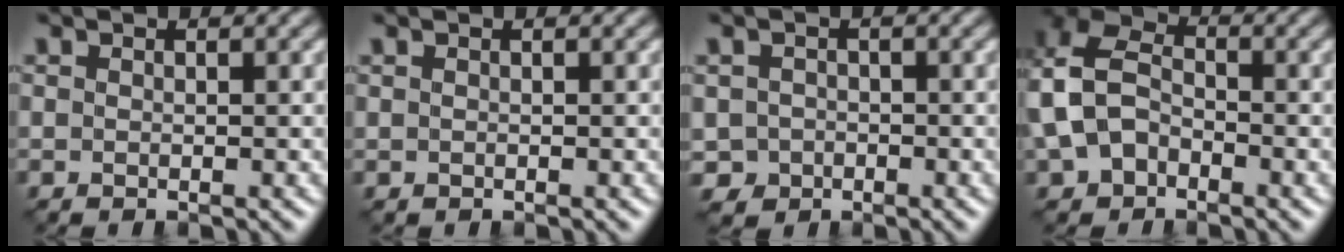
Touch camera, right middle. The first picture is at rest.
{"total": 0.0}
{"total": 1.9, "force": [-0.8, 1.7, 0.5], "torque": [-0.009, -0.002, -0.015]}
{"total": 7.0, "force": [-0.9, 5.0, 4.8], "torque": [-0.126, 0.013, -0.031]}